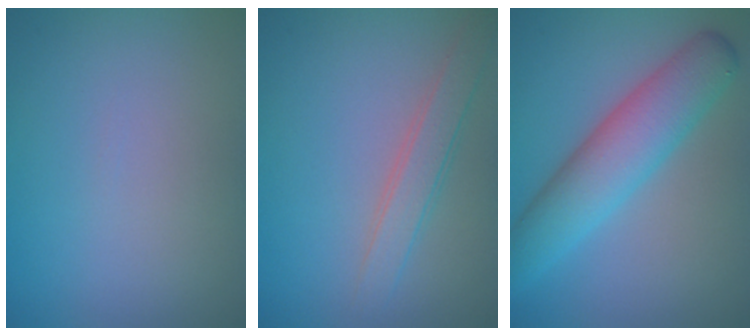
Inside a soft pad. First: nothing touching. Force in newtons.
{"total": 2.5, "press": 2.5, "slide": 0.1}
{"total": 6.4, "press": 6.4, "slide": 0.2}